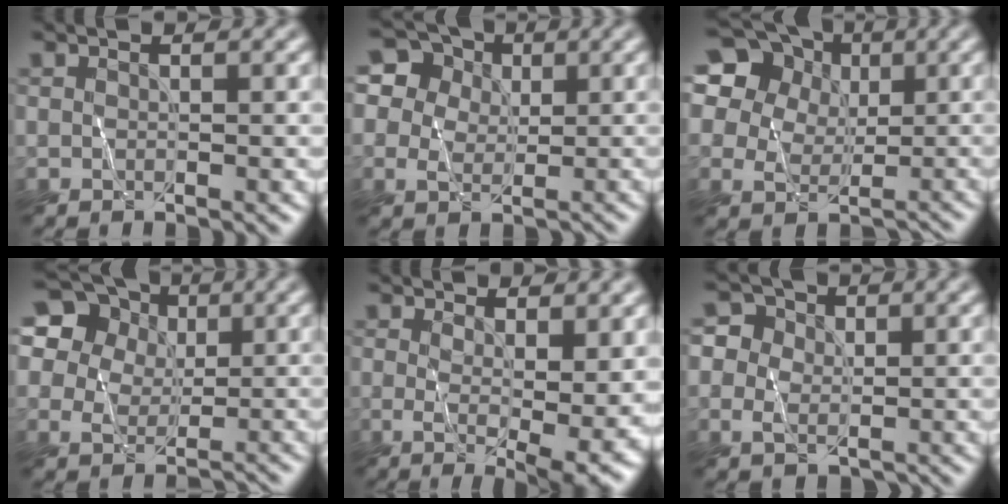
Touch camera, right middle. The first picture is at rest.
{"total": 8.6, "force": [4.0, 6.8, 3.4], "torque": [-0.074, 0.030, 0.053]}
{"total": 17.5, "force": [7.4, 14.3, 6.8], "torque": [-0.191, 0.067, 0.124]}
{"total": 13.8, "force": [5.3, 11.6, 5.1], "torque": [-0.140, 0.064, 0.090]}
{"total": 6.1, "force": [0.4, 1.7, 5.8], "torque": [-0.094, -0.019, 0.014]}
{"total": 5.7, "force": [0.6, 5.3, 2.1], "torque": [-0.025, 0.034, -0.012]}